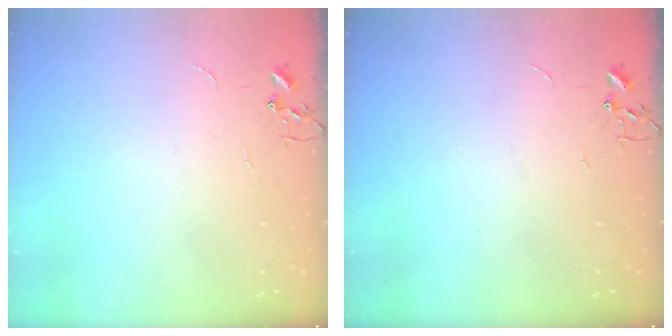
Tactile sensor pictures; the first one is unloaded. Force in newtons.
{"total": 0.0}